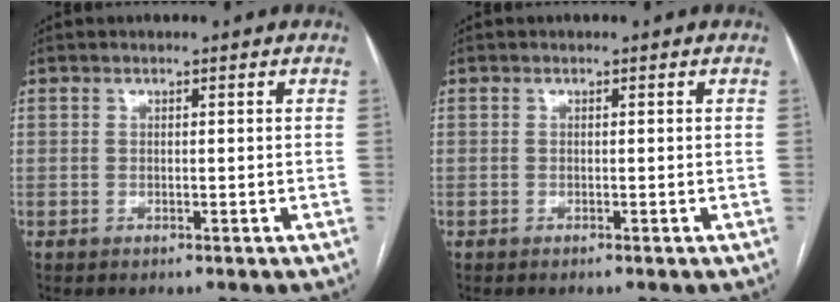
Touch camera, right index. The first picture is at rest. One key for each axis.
{"total": 0.0}